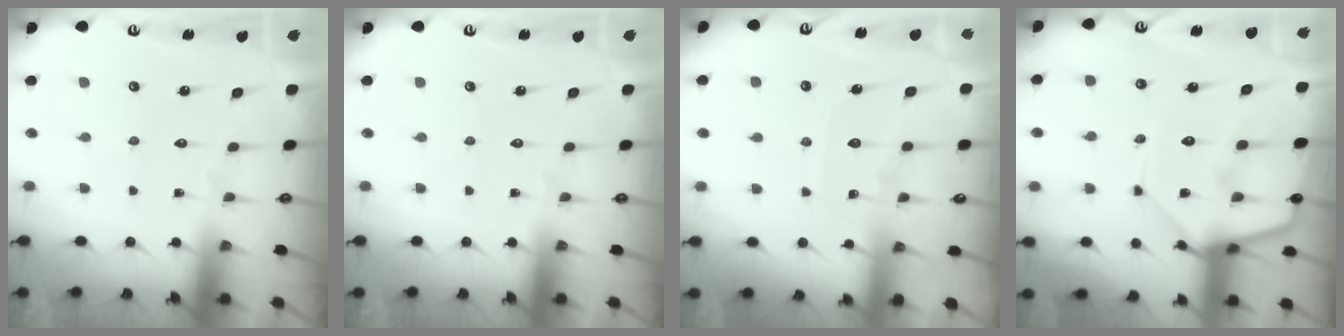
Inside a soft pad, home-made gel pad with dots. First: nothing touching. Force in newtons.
{"total": 0.0}
{"total": 7.1, "press": 7.0, "slide": 0.8}
{"total": 12.2, "press": 12.2, "slide": 1.1}